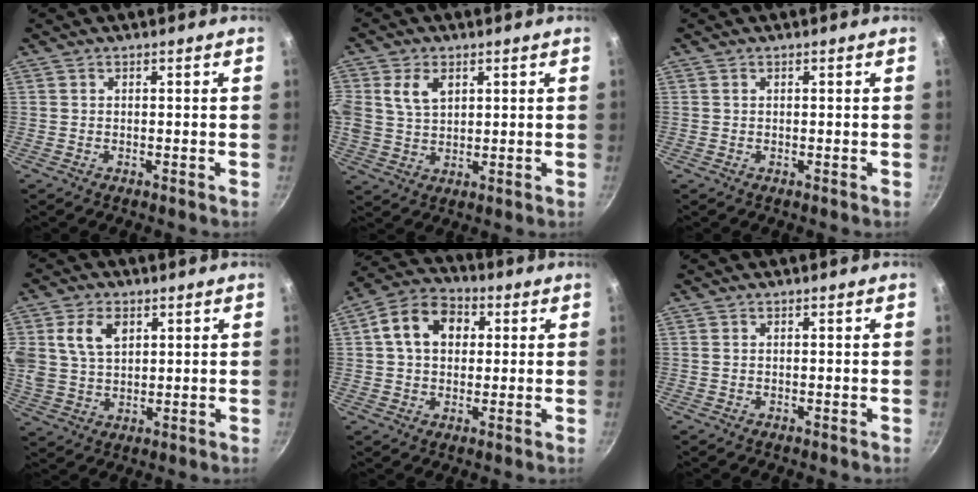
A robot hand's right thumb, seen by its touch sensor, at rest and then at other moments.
{"total": 8.0, "force": [2.8, 5.5, 5.0], "torque": [-0.091, 0.001, 0.051]}
{"total": 0.0}
{"total": 9.5, "force": [3.5, 6.4, 6.0], "torque": [-0.105, -0.006, 0.067]}
{"total": 11.4, "force": [2.5, 8.5, 7.1], "torque": [-0.095, 0.019, 0.025]}
{"total": 0.0}